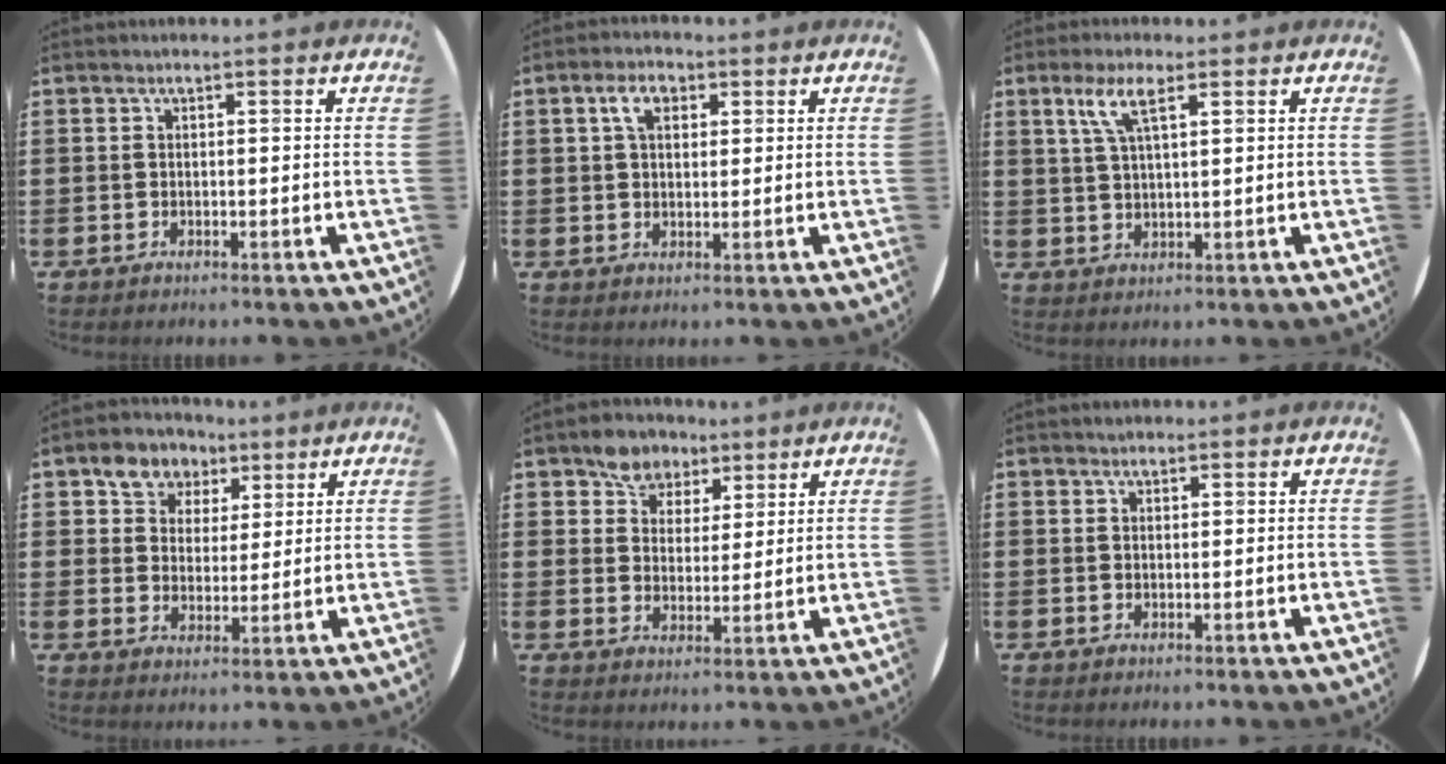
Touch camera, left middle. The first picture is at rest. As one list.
[{"total": 3.5, "force": [1.8, 2.0, 2.3], "torque": [-0.043, 0.005, 0.031]}, {"total": 4.8, "force": [2.7, 1.1, 3.8], "torque": [-0.083, 0.008, 0.046]}, {"total": 5.8, "force": [3.9, 4.3, 0.6], "torque": [-0.031, 0.004, 0.069]}, {"total": 5.6, "force": [4.4, 3.4, 0.4], "torque": [-0.023, 0.000, 0.082]}, {"total": 0.7, "force": [0.6, 0.4, 0.0], "torque": [-0.001, 0.003, 0.012]}]